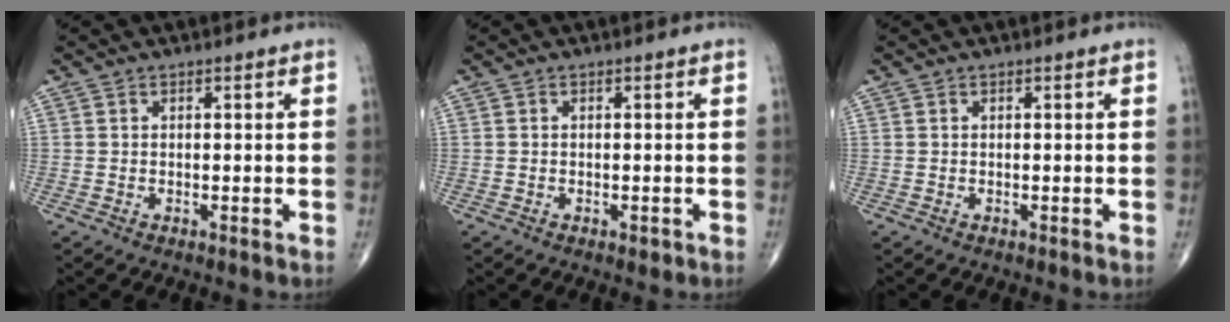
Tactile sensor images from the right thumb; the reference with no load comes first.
{"total": 0.9, "force": [-0.4, 0.5, 0.7], "torque": [-0.009, -0.002, -0.005]}
{"total": 0.0}